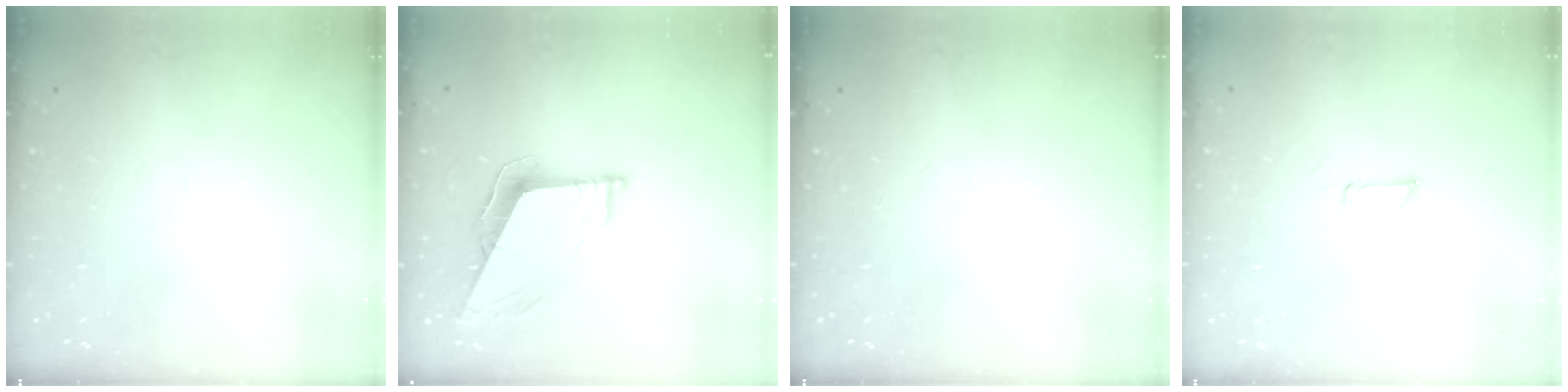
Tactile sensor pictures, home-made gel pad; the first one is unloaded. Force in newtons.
{"total": 8.5, "press": 8.2, "slide": 2.2}
{"total": 0.0}
{"total": 0.8, "press": 0.8, "slide": 0.1}